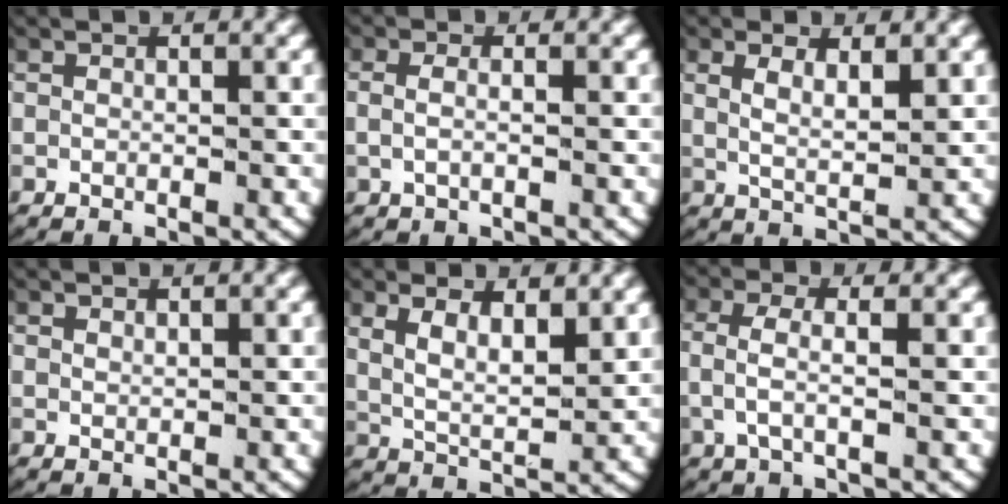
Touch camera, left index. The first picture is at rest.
{"total": 1.6, "force": [-0.2, 0.6, 1.5], "torque": [-0.043, -0.007, -0.002]}
{"total": 2.9, "force": [1.1, 1.1, 2.5], "torque": [-0.047, -0.010, 0.023]}
{"total": 0.6, "force": [0.6, -0.1, 0.1], "torque": [-0.003, -0.005, 0.016]}
{"total": 4.3, "force": [1.6, 2.5, 3.1], "torque": [-0.061, -0.010, 0.028]}
{"total": 3.6, "force": [0.4, 1.7, 3.1], "torque": [-0.078, 0.000, 0.003]}